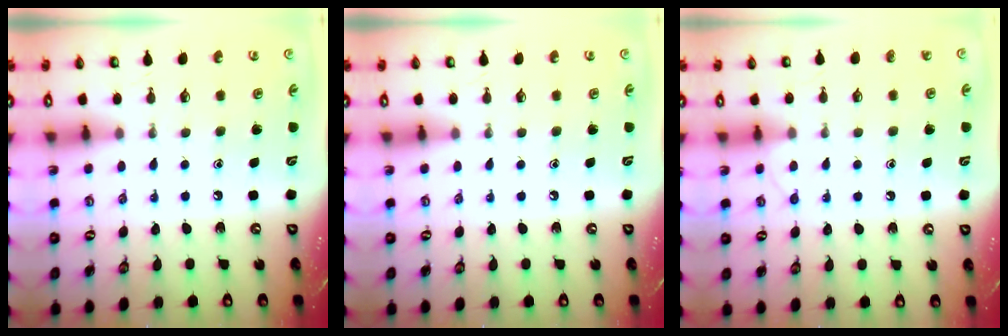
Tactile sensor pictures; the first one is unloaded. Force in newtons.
{"total": 0.0}
{"total": 5.2, "press": 5.2, "slide": 0.6}